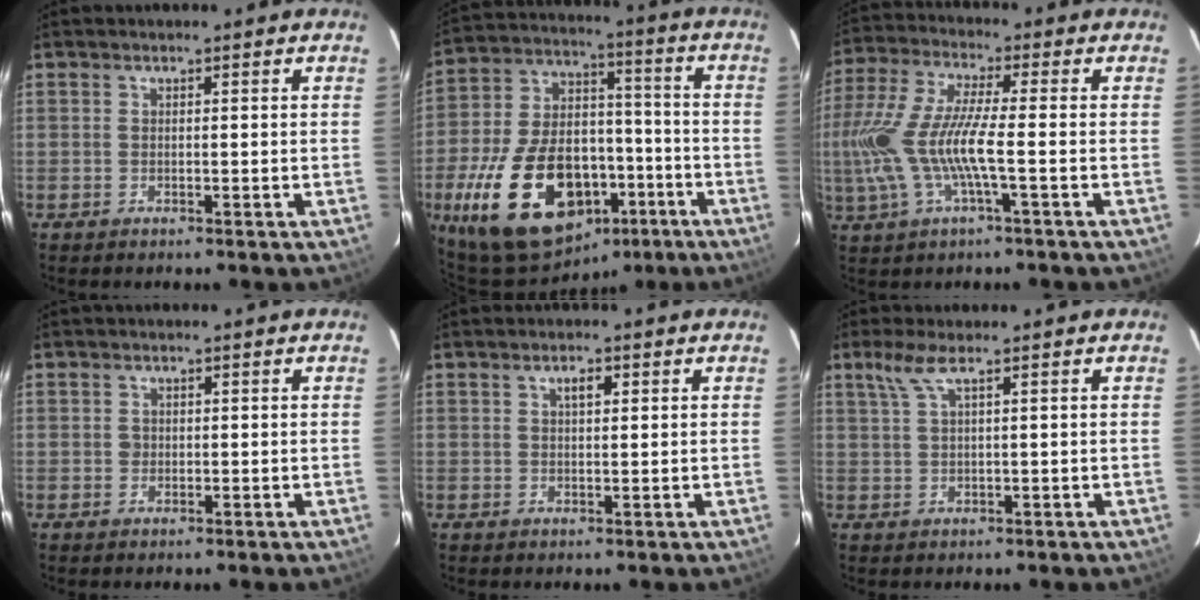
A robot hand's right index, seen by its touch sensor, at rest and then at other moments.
{"total": 26.0, "force": [-12.3, 15.2, 17.2], "torque": [-0.350, 0.013, -0.176]}
{"total": 14.1, "force": [-2.9, 2.1, 13.7], "torque": [-0.274, -0.009, -0.055]}
{"total": 1.0, "force": [-0.2, 1.0, 0.1], "torque": [0.001, 0.001, -0.002]}
{"total": 1.9, "force": [0.8, 0.9, 1.5], "torque": [-0.025, 0.006, 0.013]}
{"total": 2.9, "force": [1.5, -0.3, 2.5], "torque": [-0.052, 0.001, 0.036]}